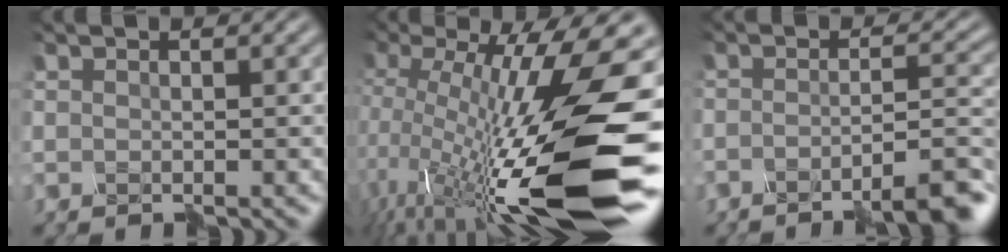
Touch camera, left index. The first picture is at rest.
{"total": 16.3, "force": [-3.8, 3.7, 15.4], "torque": [-0.277, -0.004, -0.067]}
{"total": 5.7, "force": [-4.7, 0.2, 3.2], "torque": [-0.039, 0.006, -0.074]}